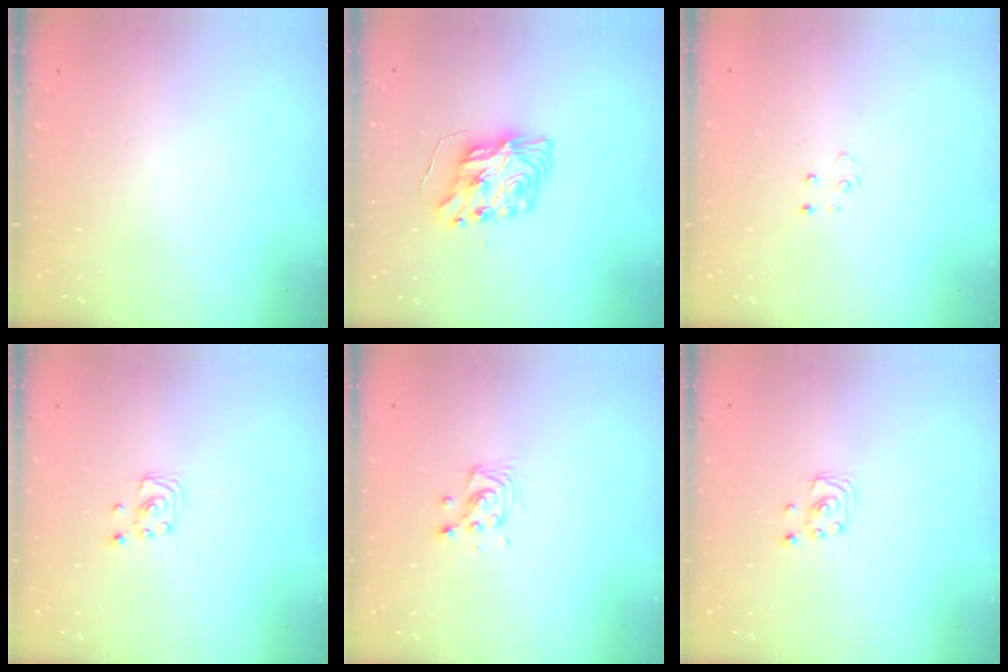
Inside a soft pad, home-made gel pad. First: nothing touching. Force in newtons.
{"total": 8.2, "press": 8.2, "slide": 0.6}
{"total": 3.8, "press": 3.8, "slide": 0.4}
{"total": 1.9, "press": 1.9, "slide": 0.1}
{"total": 5.2, "press": 5.2, "slide": 0.1}
{"total": 1.9, "press": 1.9, "slide": 0.1}